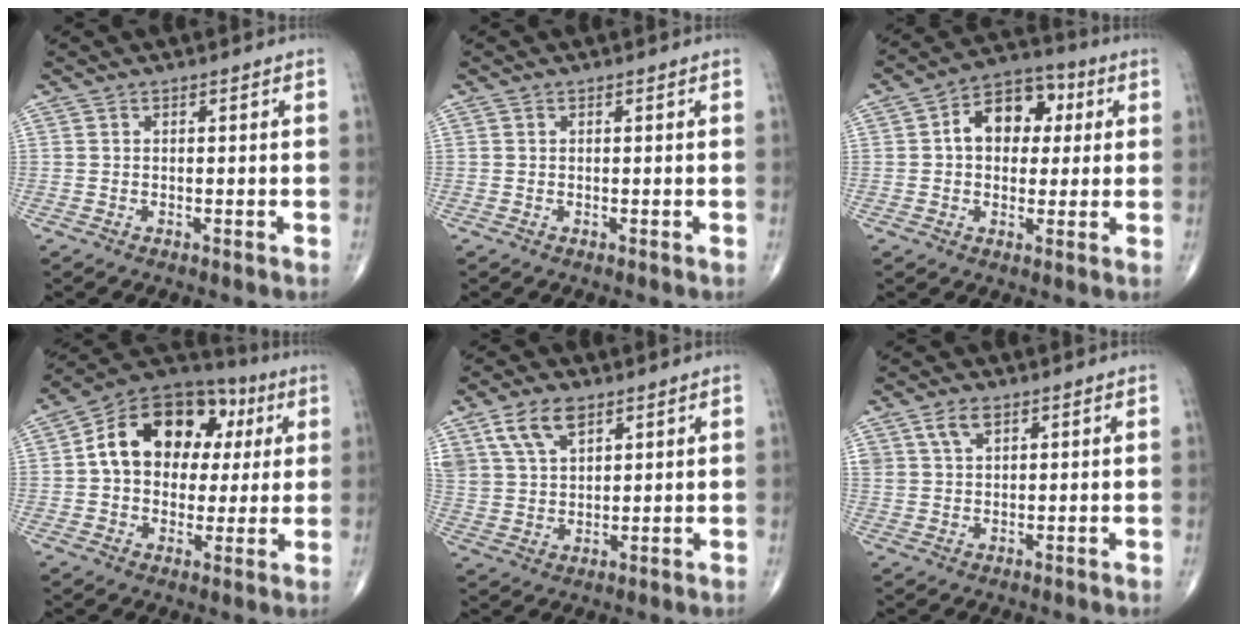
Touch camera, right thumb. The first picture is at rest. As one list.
[{"total": 0.0}, {"total": 11.5, "force": [2.2, 8.2, 7.8], "torque": [-0.082, 0.021, 0.024]}, {"total": 19.0, "force": [3.7, 13.5, 12.7], "torque": [-0.163, 0.027, 0.053]}, {"total": 8.8, "force": [5.1, 4.9, 5.3], "torque": [-0.093, -0.013, 0.104]}, {"total": 4.0, "force": [2.2, 2.3, 2.5], "torque": [-0.042, -0.005, 0.046]}]